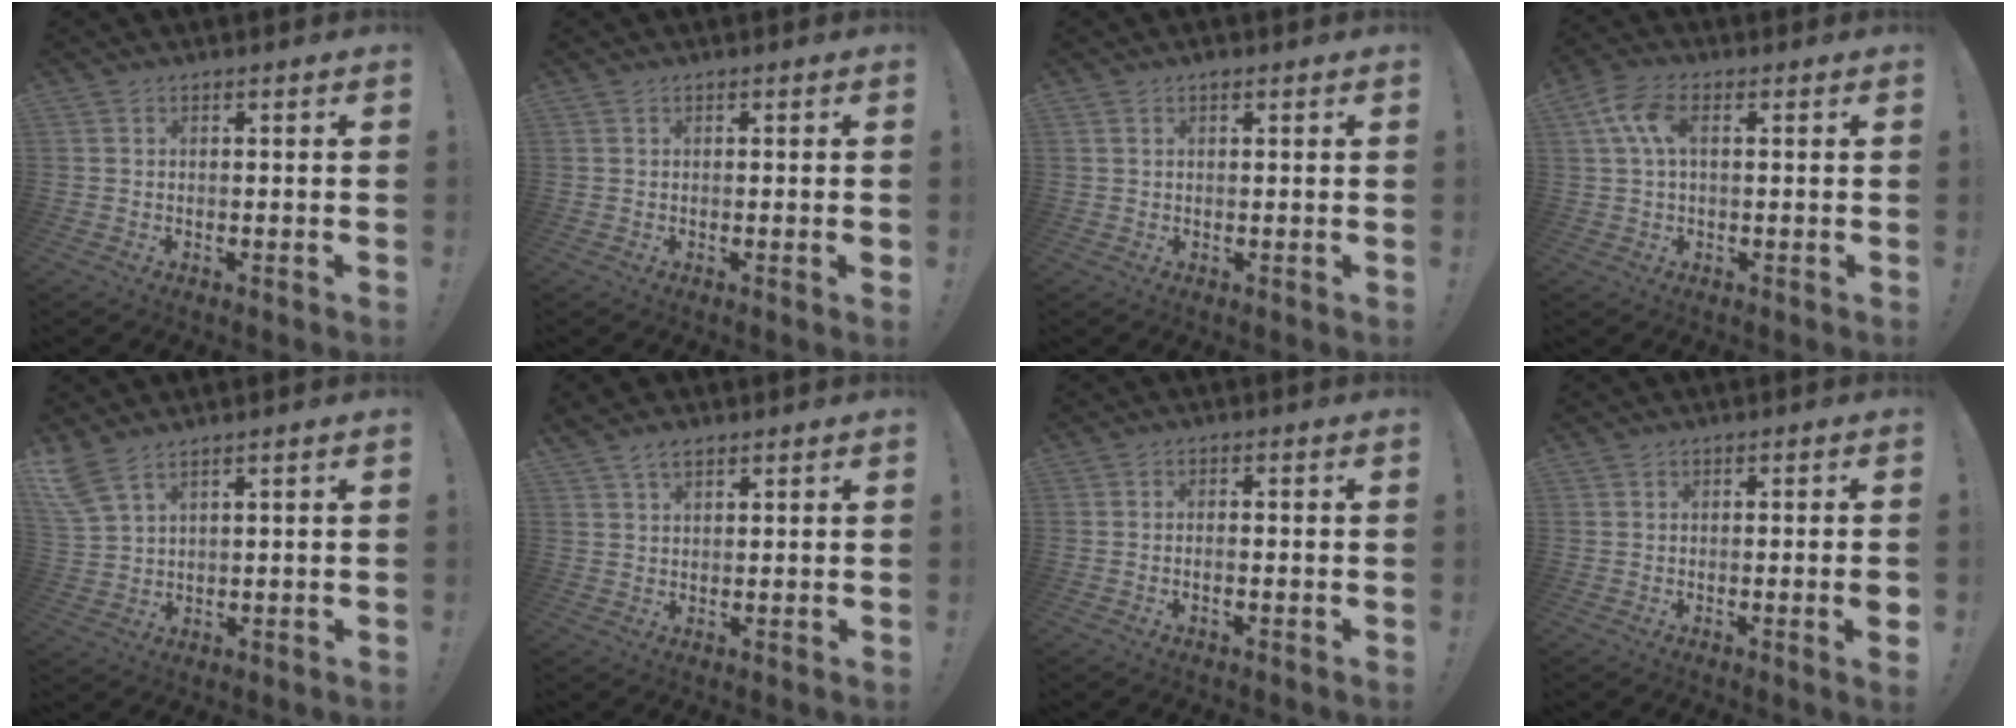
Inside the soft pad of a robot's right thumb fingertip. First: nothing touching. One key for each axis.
{"total": 1.3, "fx": 0.1, "fy": -0.2, "fz": 1.2, "tx": -0.015, "ty": -0.004, "tz": 0.000}
{"total": 1.0, "fx": 0.7, "fy": 0.5, "fz": 0.5, "tx": -0.003, "ty": -0.003, "tz": 0.012}
{"total": 8.0, "fx": 1.9, "fy": 4.3, "fz": 6.5, "tx": -0.141, "ty": 0.008, "tz": 0.033}
{"total": 6.4, "fx": 4.6, "fy": 2.0, "fz": 4.0, "tx": -0.089, "ty": -0.021, "tz": 0.091}
{"total": 3.9, "fx": 2.9, "fy": 1.9, "fz": 1.8, "tx": -0.023, "ty": -0.015, "tz": 0.053}
{"total": 1.4, "fx": -0.7, "fy": 0.2, "fz": 1.1, "tx": -0.019, "ty": 0.001, "tz": -0.013}
{"total": 2.8, "fx": -0.4, "fy": -0.2, "fz": 2.8, "tx": -0.038, "ty": -0.008, "tz": -0.007}